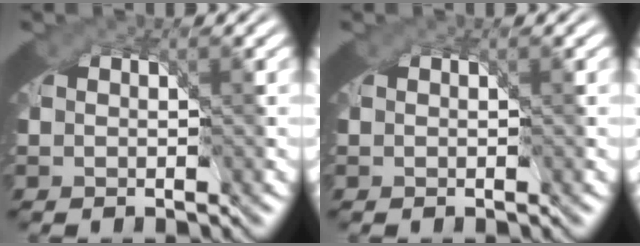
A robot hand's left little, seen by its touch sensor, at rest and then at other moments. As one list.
[{"total": 0.0}]